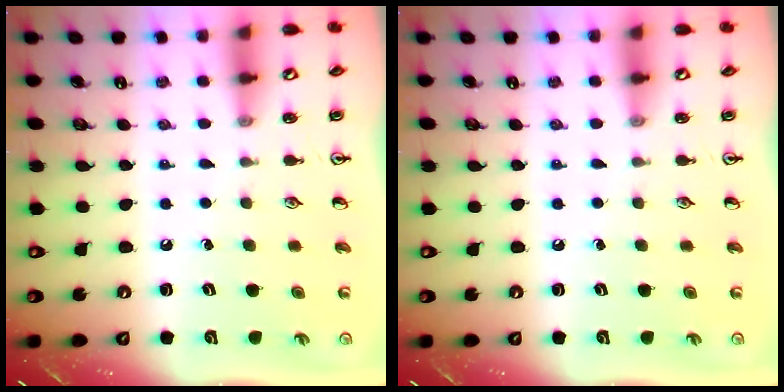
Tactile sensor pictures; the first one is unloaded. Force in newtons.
{"total": 0.0}